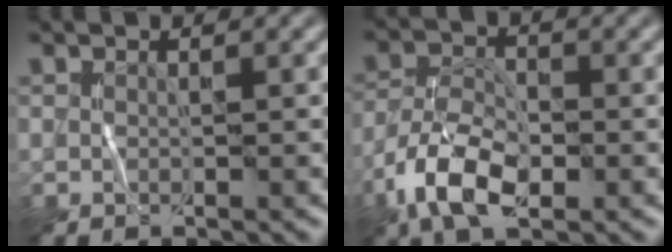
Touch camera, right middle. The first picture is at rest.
{"total": 6.6, "force": [-3.2, 3.2, 4.7], "torque": [-0.094, -0.002, -0.068]}